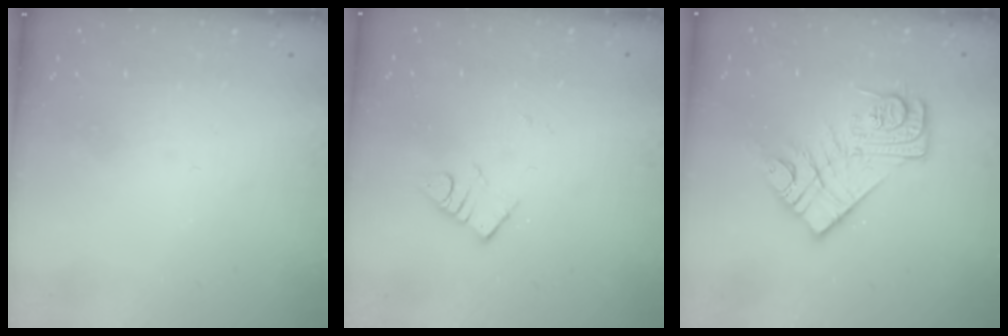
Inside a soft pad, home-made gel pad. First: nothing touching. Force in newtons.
{"total": 4.2, "press": 4.2, "slide": 0.6}
{"total": 13.6, "press": 13.6, "slide": 0.9}